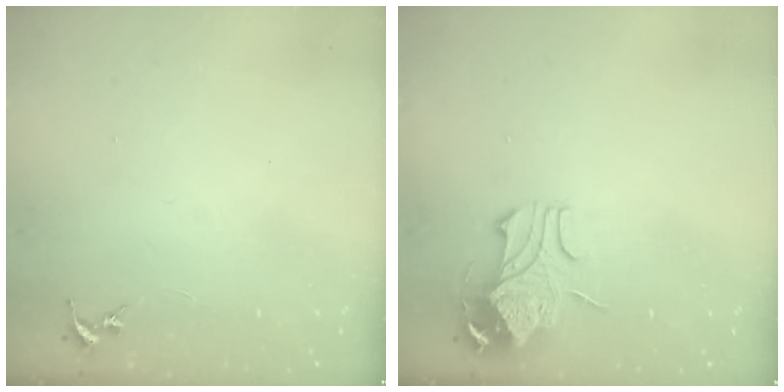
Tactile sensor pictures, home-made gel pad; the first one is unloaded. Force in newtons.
{"total": 9.9, "press": 9.8, "slide": 1.4}